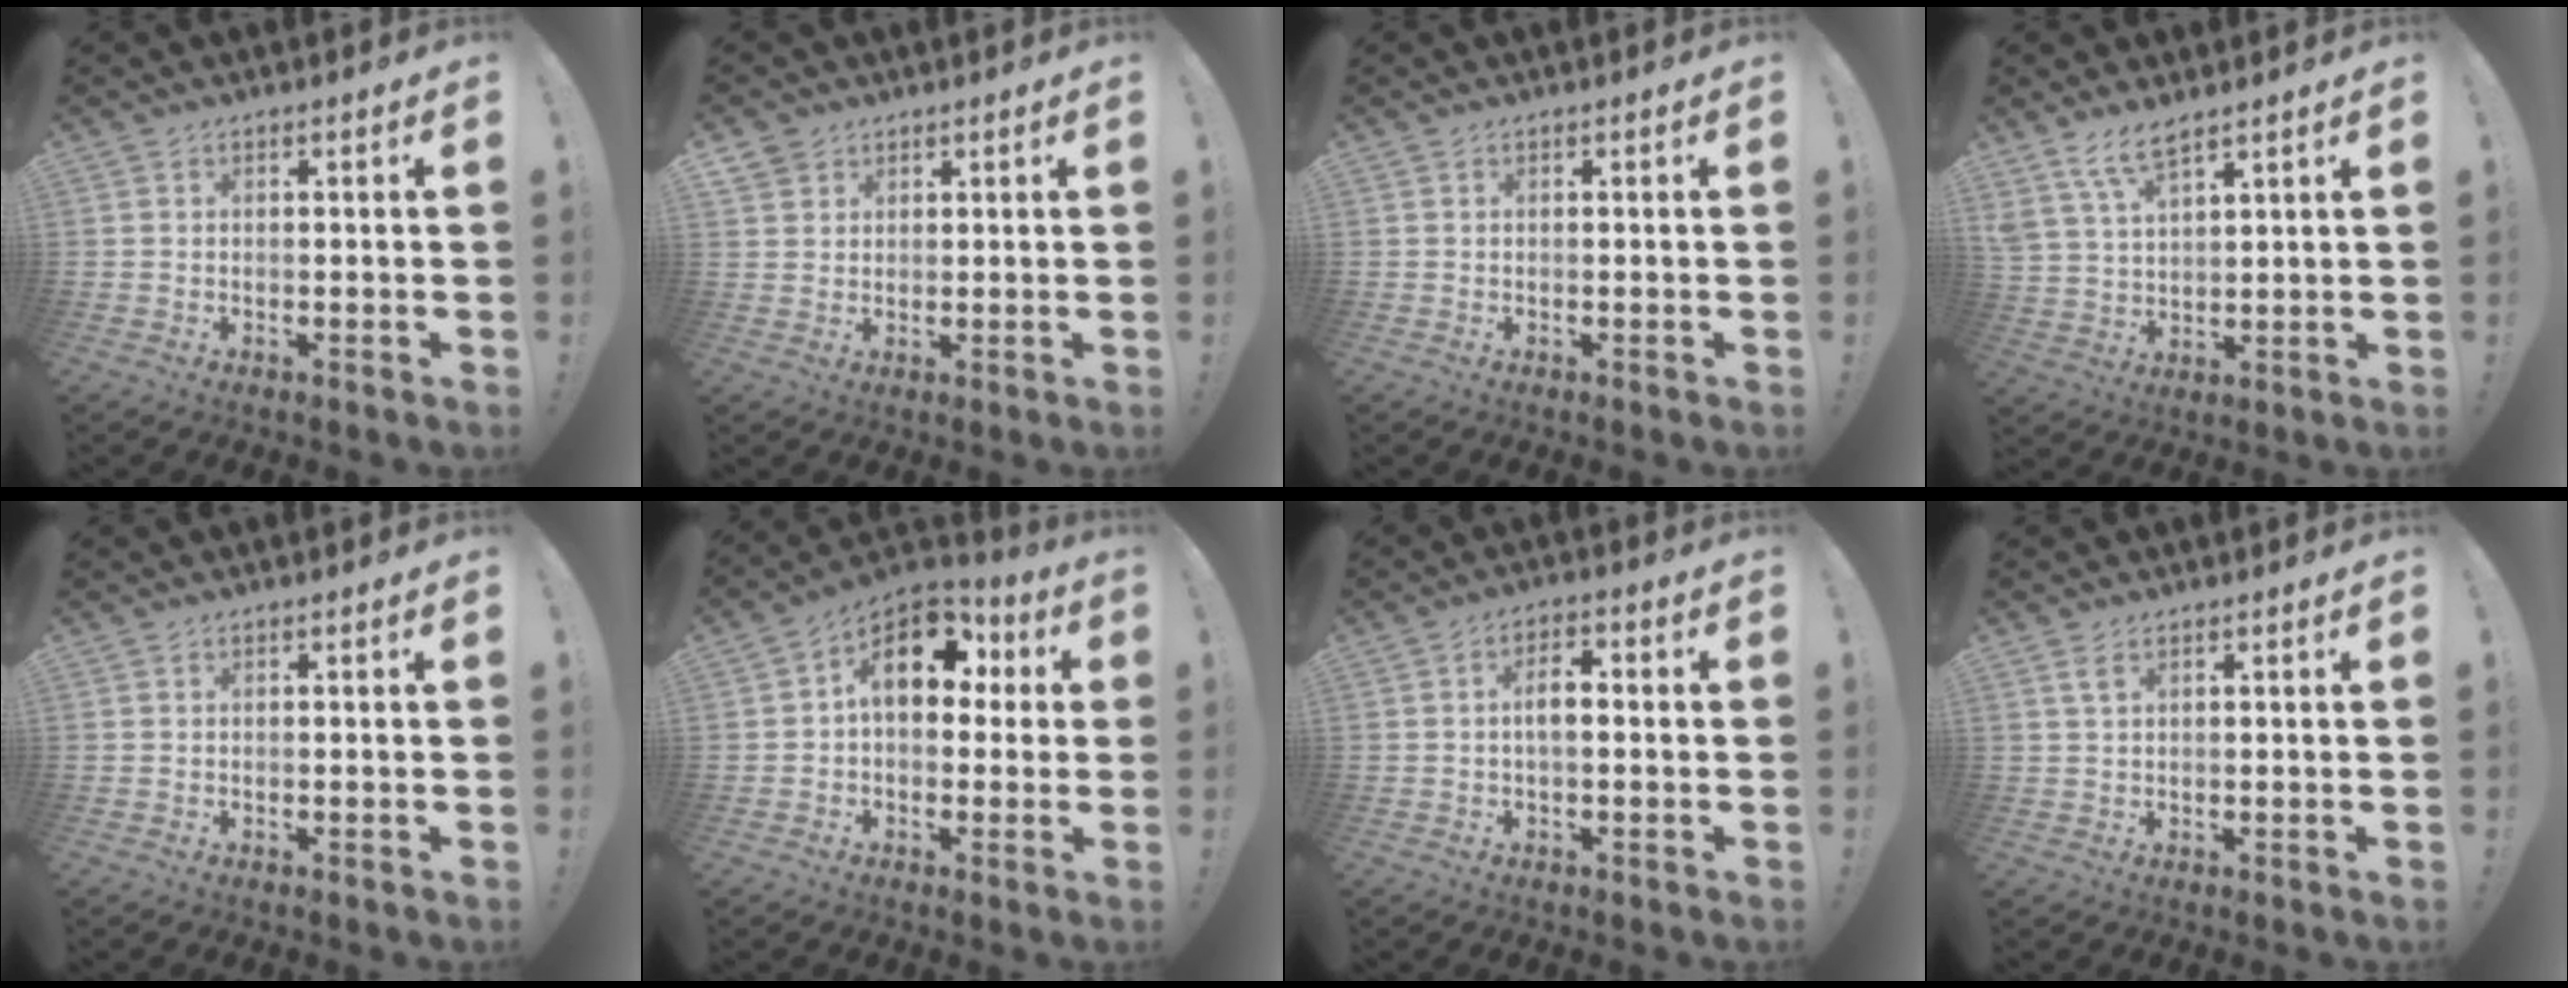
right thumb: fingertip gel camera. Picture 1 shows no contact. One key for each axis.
{"total": 3.3, "fx": 2.3, "fy": 2.3, "fz": 0.4, "tx": -0.007, "ty": -0.010, "tz": 0.042}
{"total": 0.0}
{"total": 7.8, "fx": 6.0, "fy": 2.5, "fz": 4.2, "tx": -0.087, "ty": -0.024, "tz": 0.115}
{"total": 0.0}
{"total": 15.2, "fx": 4.5, "fy": 9.9, "fz": 10.6, "tx": -0.148, "ty": -0.001, "tz": 0.084}
{"total": 5.3, "fx": -0.1, "fy": 2.5, "fz": 4.7, "tx": -0.070, "ty": 0.006, "tz": -0.005}
{"total": 2.4, "fx": 1.2, "fy": 0.9, "fz": 1.9, "tx": -0.034, "ty": -0.002, "tz": 0.020}